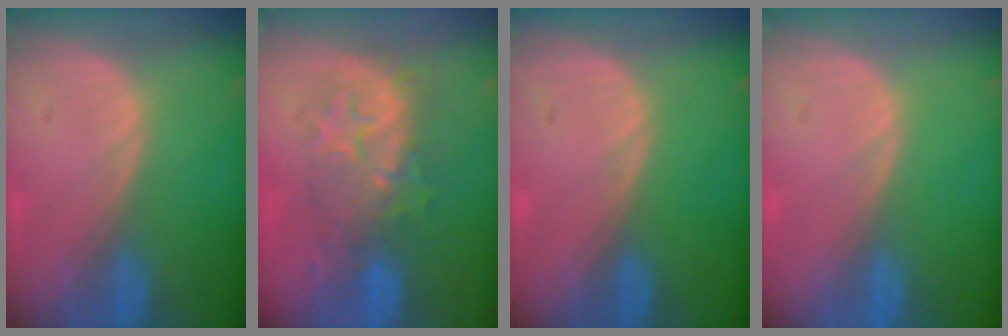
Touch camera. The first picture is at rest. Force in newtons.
{"total": 8.3, "press": 7.9, "slide": 2.5}
{"total": 0.0}
{"total": 0.0}